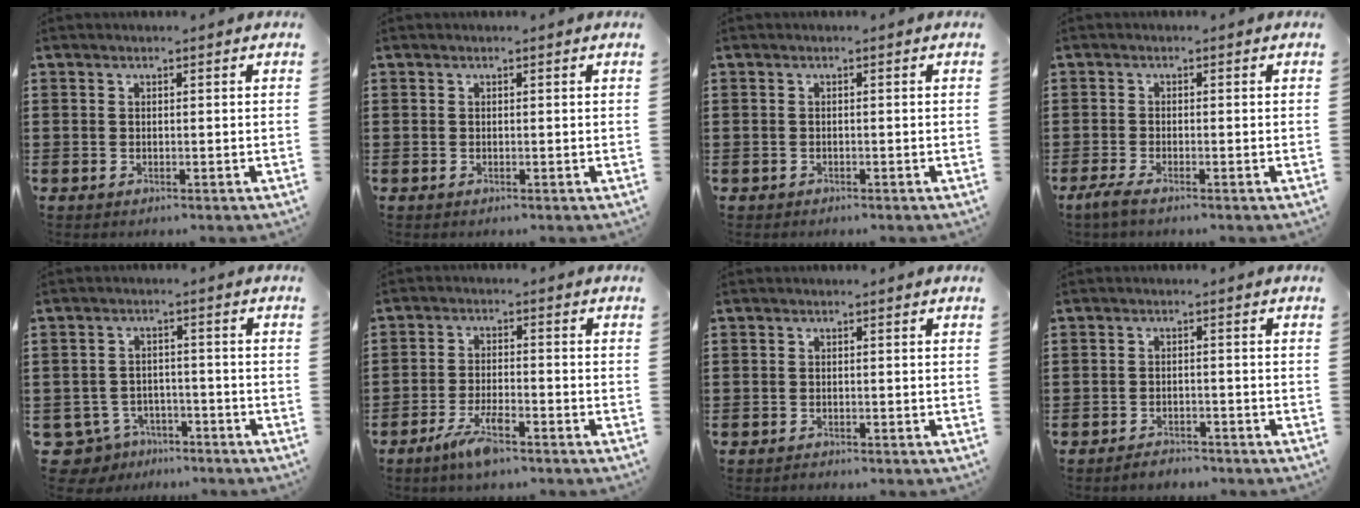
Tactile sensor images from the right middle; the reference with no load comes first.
{"total": 0.0}
{"total": 0.5, "force": [-0.4, 0.2, 0.0], "torque": [-0.002, 0.002, -0.010]}
{"total": 1.6, "force": [-1.1, 0.2, 1.2], "torque": [-0.029, -0.004, -0.023]}
{"total": 4.2, "force": [-3.8, 1.7, 0.7], "torque": [-0.042, -0.001, -0.085]}
{"total": 5.5, "force": [-3.7, 1.3, 3.8], "torque": [-0.080, 0.000, -0.070]}
{"total": 0.7, "force": [-0.7, 0.3, -0.1], "torque": [0.001, 0.003, -0.016]}
{"total": 2.0, "force": [-1.9, 0.4, 0.0], "torque": [-0.008, 0.003, -0.041]}